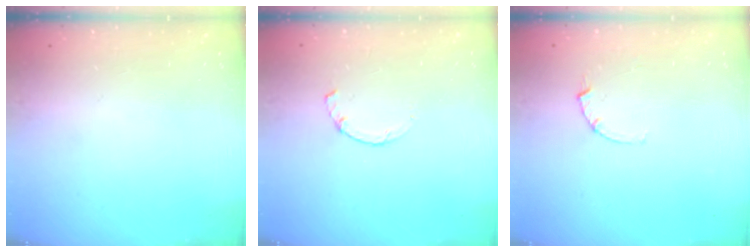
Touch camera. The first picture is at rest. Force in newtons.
{"total": 1.7, "press": 1.7, "slide": 0.3}
{"total": 2.5, "press": 2.5, "slide": 0.3}